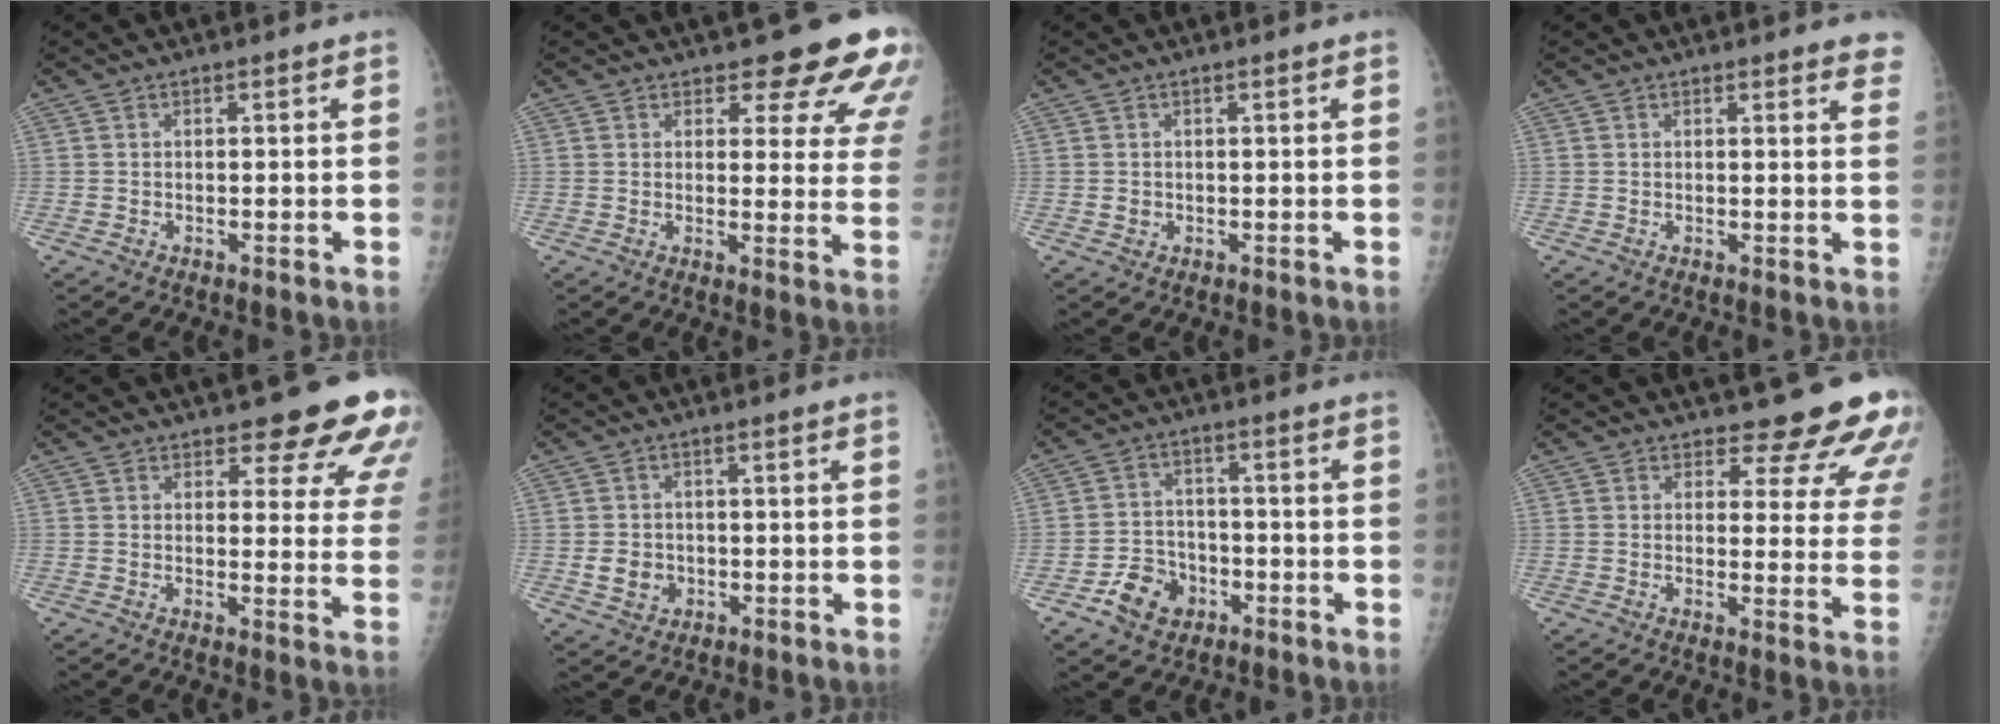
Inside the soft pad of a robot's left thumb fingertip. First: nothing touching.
{"total": 13.1, "force": [10.8, 4.5, 5.9], "torque": [-0.020, -0.068, 0.105]}
{"total": 0.8, "force": [0.1, 0.6, 0.4], "torque": [-0.002, 0.000, 0.004]}
{"total": 4.9, "force": [4.2, 1.0, 2.3], "torque": [-0.007, -0.015, 0.030]}
{"total": 13.6, "force": [10.6, 4.5, 7.2], "torque": [-0.038, -0.061, 0.107]}
{"total": 3.8, "force": [-0.6, 3.3, 1.8], "torque": [-0.017, 0.003, -0.003]}
{"total": 7.4, "force": [-3.8, 5.4, 3.2], "torque": [-0.039, 0.026, -0.065]}
{"total": 12.9, "force": [11.8, 4.0, 3.3], "torque": [0.008, -0.094, 0.115]}